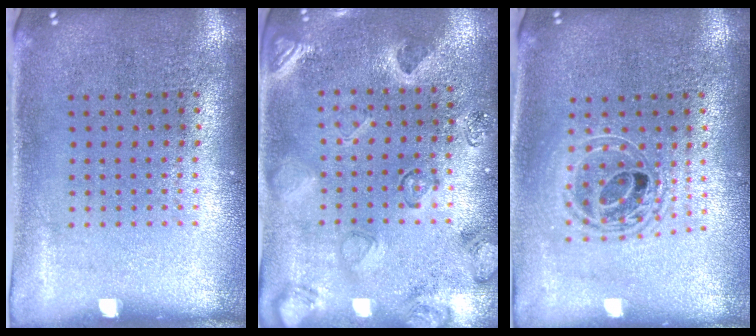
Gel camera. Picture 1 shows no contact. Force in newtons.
{"total": 2.2, "press": 1.8, "slide": 1.3}
{"total": 1.6, "press": 1.3, "slide": 0.9}